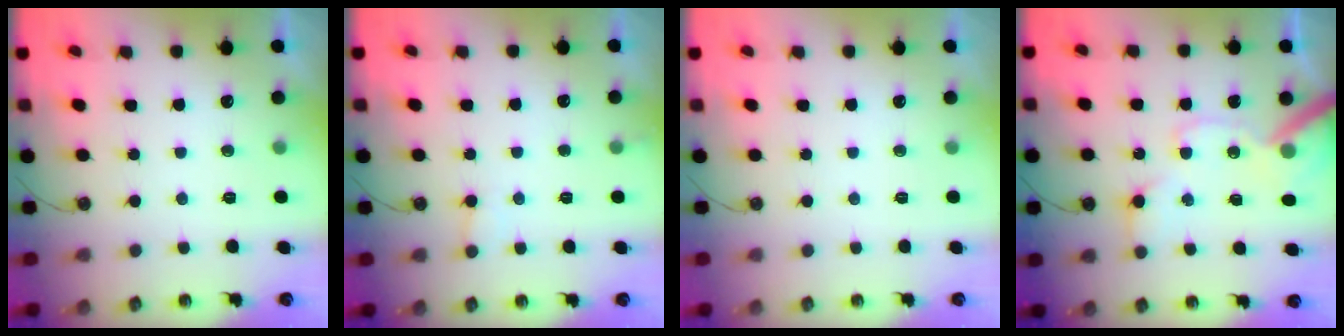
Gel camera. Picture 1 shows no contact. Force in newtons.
{"total": 6.3, "press": 6.3, "slide": 0.3}
{"total": 0.0}
{"total": 13.7, "press": 13.6, "slide": 2.0}